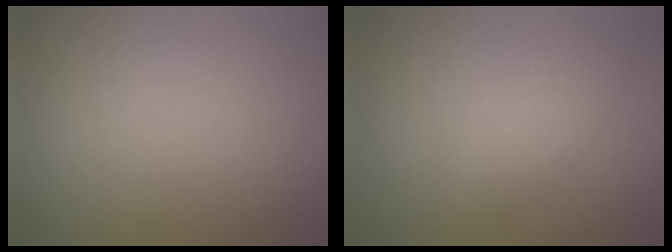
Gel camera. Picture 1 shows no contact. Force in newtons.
{"total": 2.5, "press": 2.5, "slide": 0.1}